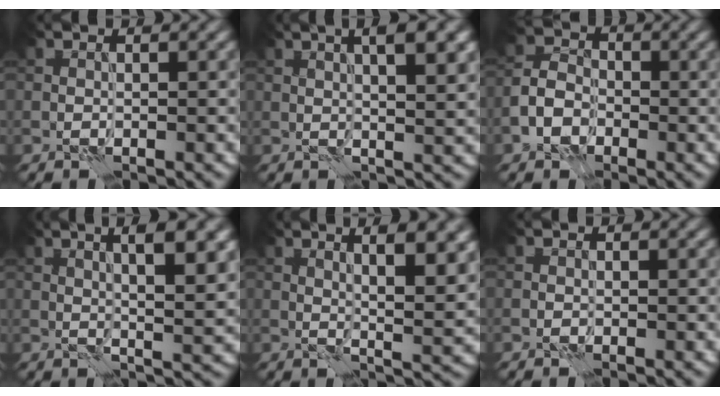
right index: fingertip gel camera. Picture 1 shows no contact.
{"total": 7.1, "force": [2.8, 2.5, 6.0], "torque": [-0.046, 0.028, 0.024]}
{"total": 3.1, "force": [-1.4, 2.4, 1.3], "torque": [-0.027, 0.005, -0.035]}
{"total": 8.2, "force": [2.8, 2.3, 7.4], "torque": [-0.076, 0.017, 0.035]}
{"total": 8.6, "force": [3.0, 2.4, 7.7], "torque": [-0.079, 0.009, 0.040]}
{"total": 0.0}